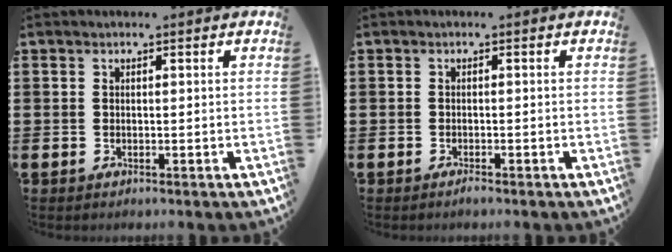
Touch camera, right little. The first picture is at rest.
{"total": 0.6, "force": [-0.5, 0.1, 0.4], "torque": [-0.008, -0.003, -0.008]}